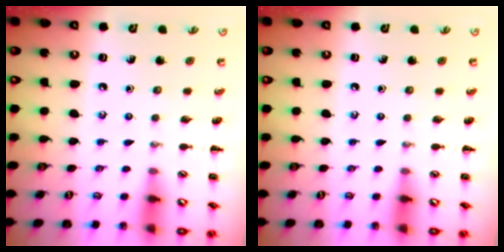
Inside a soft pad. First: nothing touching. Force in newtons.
{"total": 0.0}